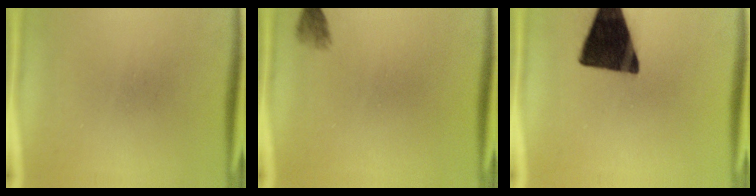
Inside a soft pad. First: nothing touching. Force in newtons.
{"total": 1.5}
{"total": 16.8}